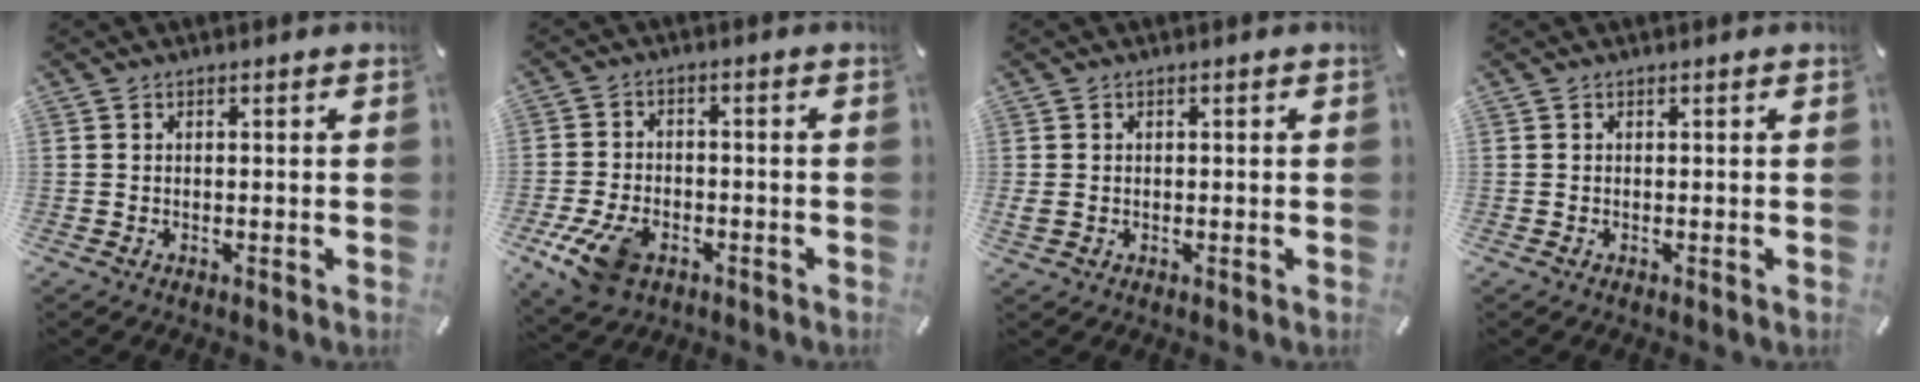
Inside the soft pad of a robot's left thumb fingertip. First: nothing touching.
{"total": 9.8, "force": [-4.6, 6.2, 5.9], "torque": [-0.130, 0.016, -0.082]}
{"total": 1.5, "force": [0.0, 1.1, 1.0], "torque": [-0.019, 0.004, -0.001]}
{"total": 0.0}